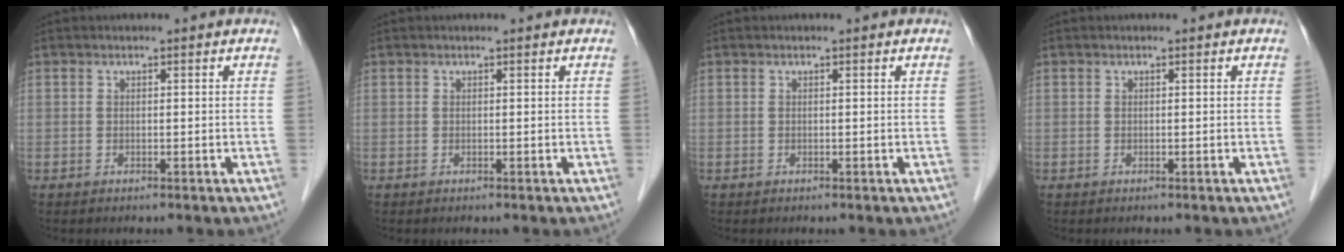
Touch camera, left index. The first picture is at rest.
{"total": 0.0}
{"total": 0.0}
{"total": 0.0}